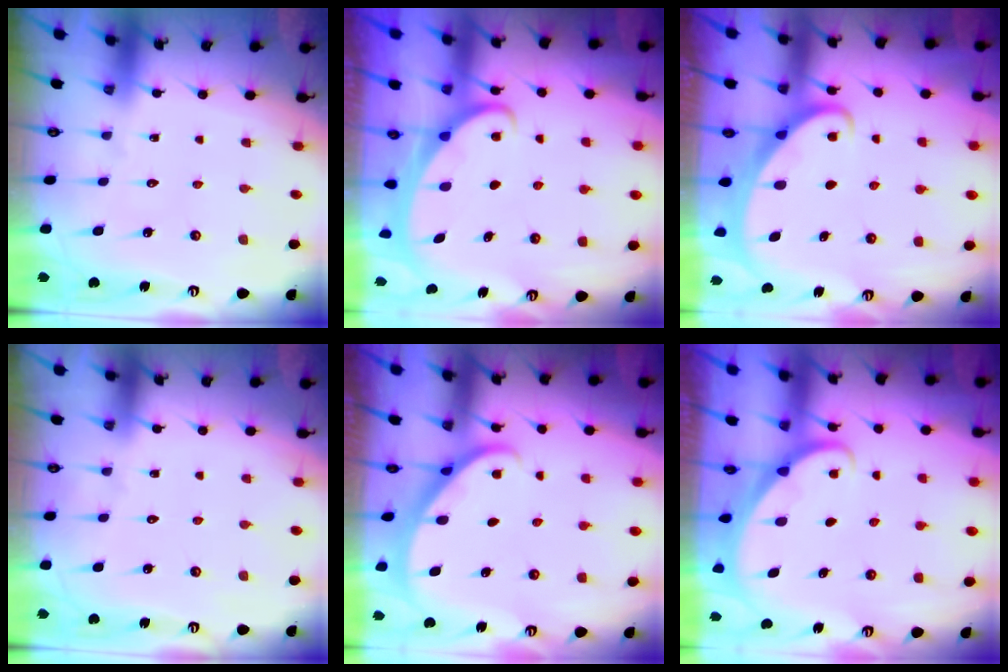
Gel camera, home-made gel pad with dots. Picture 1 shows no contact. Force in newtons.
{"total": 2.2, "press": 2.1, "slide": 0.3}
{"total": 2.4, "press": 2.4, "slide": 0.4}
{"total": 0.0}
{"total": 2.2, "press": 2.2, "slide": 0.1}
{"total": 1.7, "press": 1.7, "slide": 0.0}